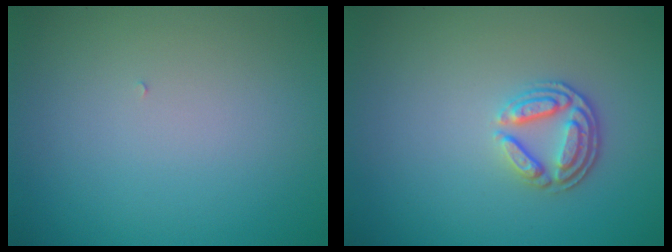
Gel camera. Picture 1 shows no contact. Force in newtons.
{"total": 2.9, "press": 2.5, "slide": 1.6}